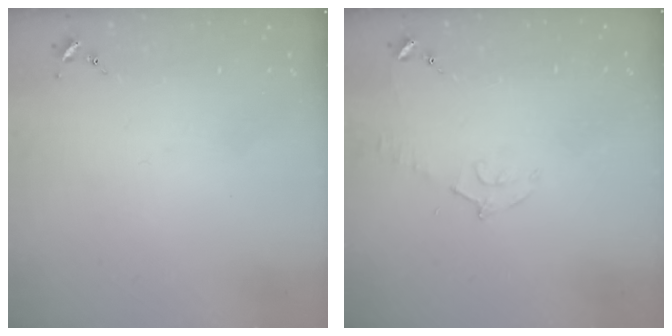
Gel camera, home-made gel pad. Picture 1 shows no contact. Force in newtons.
{"total": 6.3, "press": 6.3, "slide": 0.7}